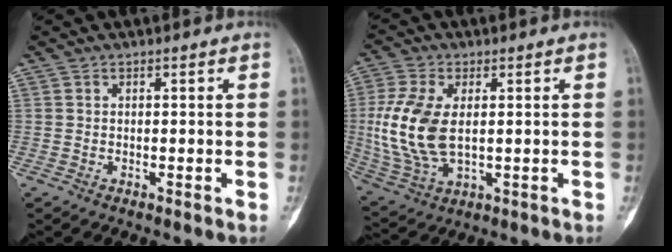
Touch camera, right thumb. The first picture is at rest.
{"total": 13.9, "force": [0.9, 7.8, 11.5], "torque": [-0.254, -0.007, 0.026]}